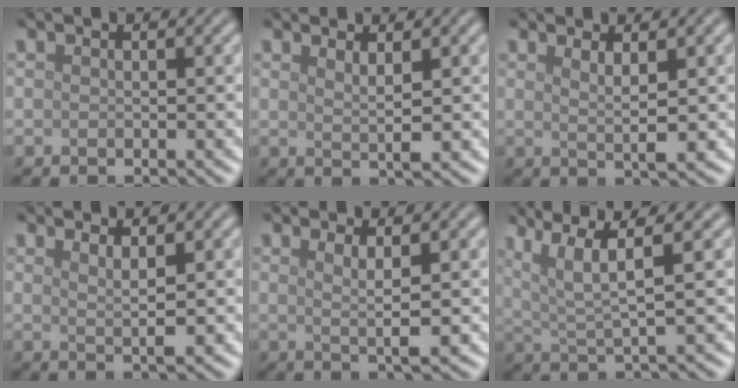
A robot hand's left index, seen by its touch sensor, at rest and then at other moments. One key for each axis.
{"total": 1.7, "fx": 1.0, "fy": 0.4, "fz": 1.4, "tx": -0.024, "ty": -0.007, "tz": 0.018}
{"total": 2.4, "fx": 0.9, "fy": 0.5, "fz": 2.1, "tx": -0.033, "ty": -0.006, "tz": 0.017}
{"total": 2.0, "fx": 0.9, "fy": 0.4, "fz": 1.7, "tx": -0.027, "ty": -0.006, "tz": 0.016}
{"total": 2.7, "fx": 0.6, "fy": 0.6, "fz": 2.5, "tx": -0.043, "ty": -0.006, "tz": 0.011}
{"total": 5.8, "fx": 2.9, "fy": 1.1, "fz": 4.9, "tx": -0.093, "ty": 0.012, "tz": 0.058}